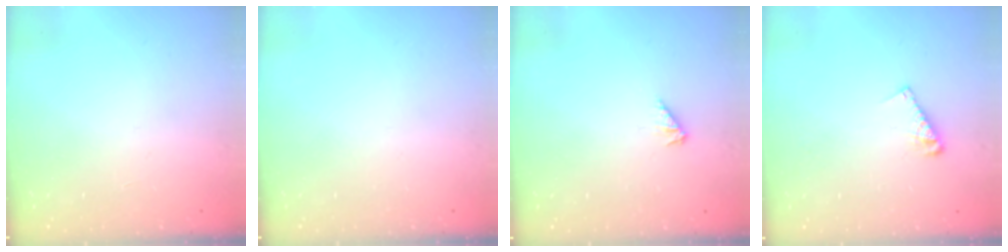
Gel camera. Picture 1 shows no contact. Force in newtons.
{"total": 0.0}
{"total": 2.6, "press": 2.5, "slide": 0.6}
{"total": 6.4, "press": 6.4, "slide": 0.3}